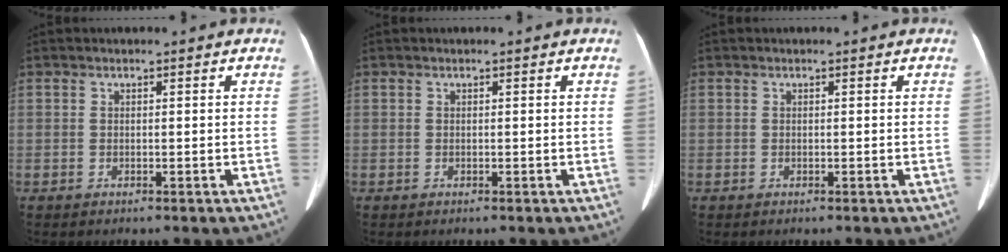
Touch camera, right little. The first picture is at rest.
{"total": 0.0}
{"total": 0.0}